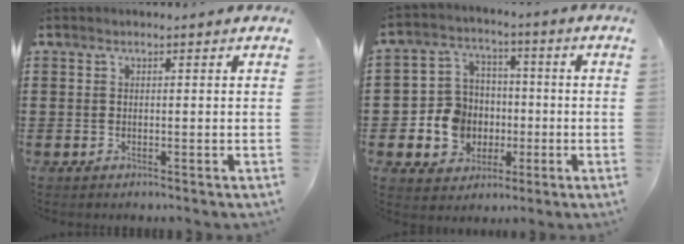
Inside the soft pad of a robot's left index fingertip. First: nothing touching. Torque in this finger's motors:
{"motor_torque": [1.08, 0.31, 0.61, 0.07]}